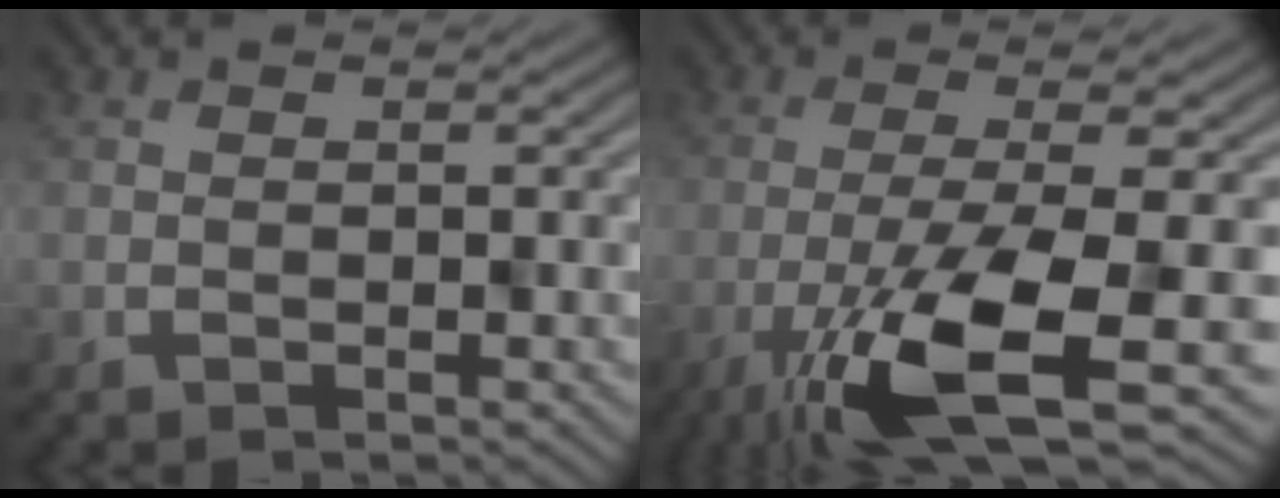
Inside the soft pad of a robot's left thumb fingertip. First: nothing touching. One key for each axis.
{"total": 10.7, "fx": -3.7, "fy": 2.4, "fz": 9.8, "tx": -0.187, "ty": -0.021, "tz": -0.072}